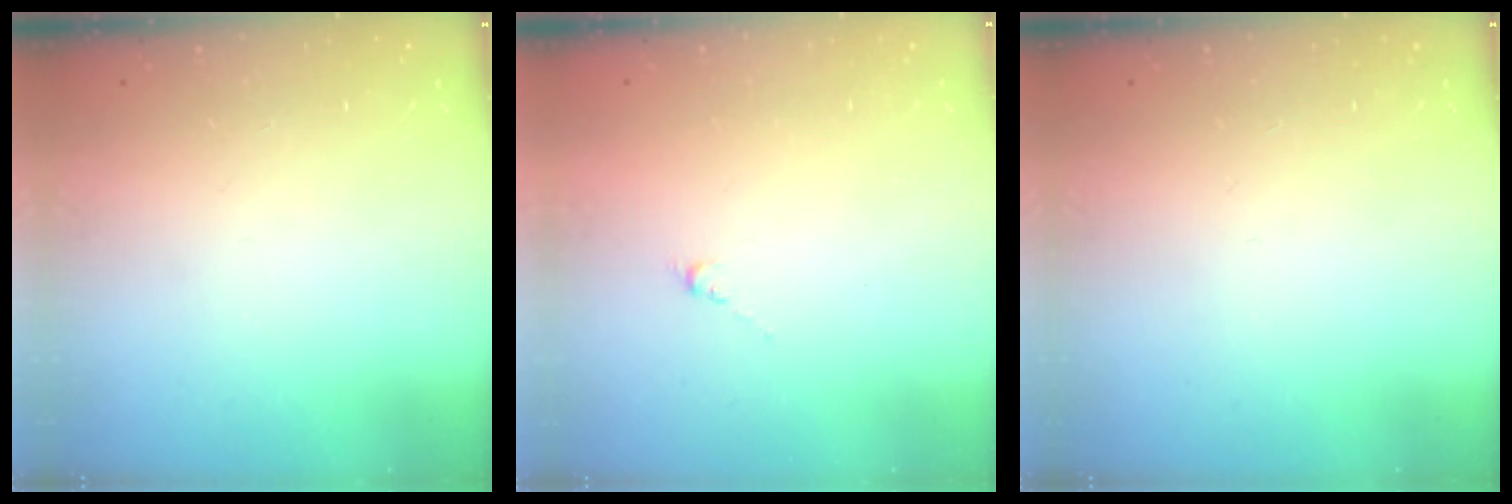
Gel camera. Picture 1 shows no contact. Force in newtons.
{"total": 0.0}
{"total": 0.0}